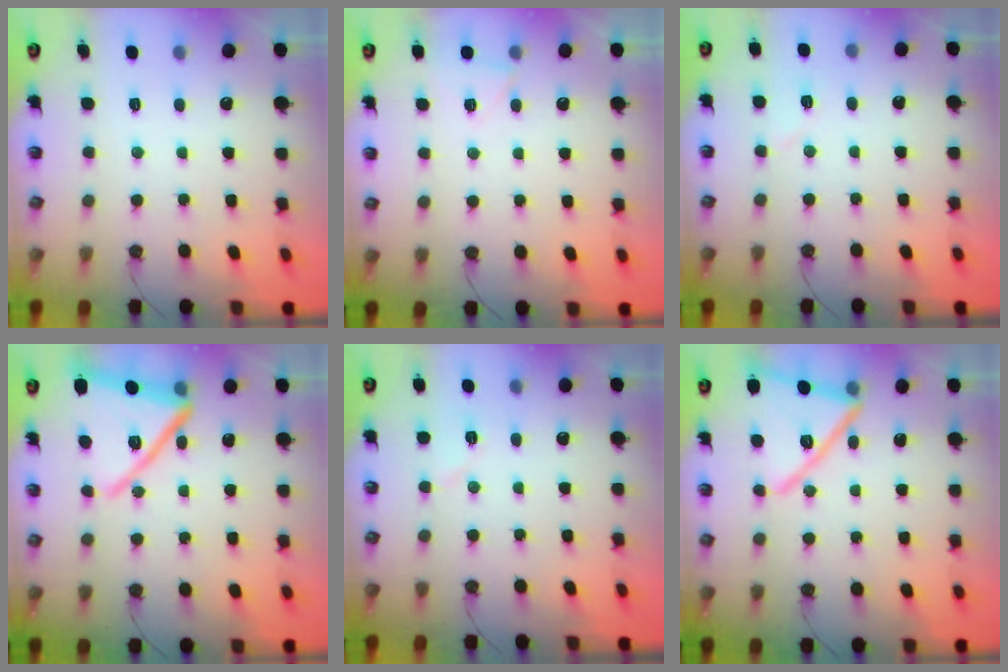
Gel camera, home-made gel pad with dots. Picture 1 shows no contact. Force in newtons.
{"total": 4.0, "press": 4.0, "slide": 0.3}
{"total": 6.8, "press": 4.3, "slide": 5.2}
{"total": 19.1, "press": 17.5, "slide": 7.8}
{"total": 5.8, "press": 5.5, "slide": 1.7}
{"total": 18.4, "press": 18.3, "slide": 1.1}